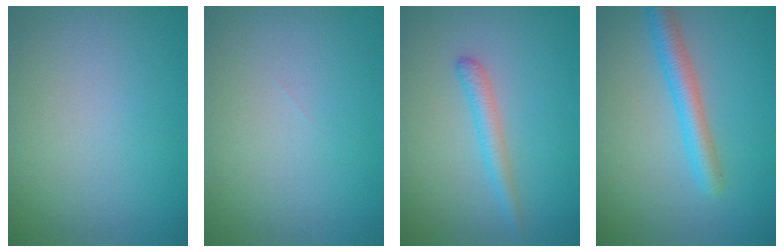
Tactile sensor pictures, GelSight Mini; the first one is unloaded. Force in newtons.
{"total": 0.0}
{"total": 1.9, "press": 1.9, "slide": 0.0}
{"total": 3.3, "press": 3.3, "slide": 0.1}